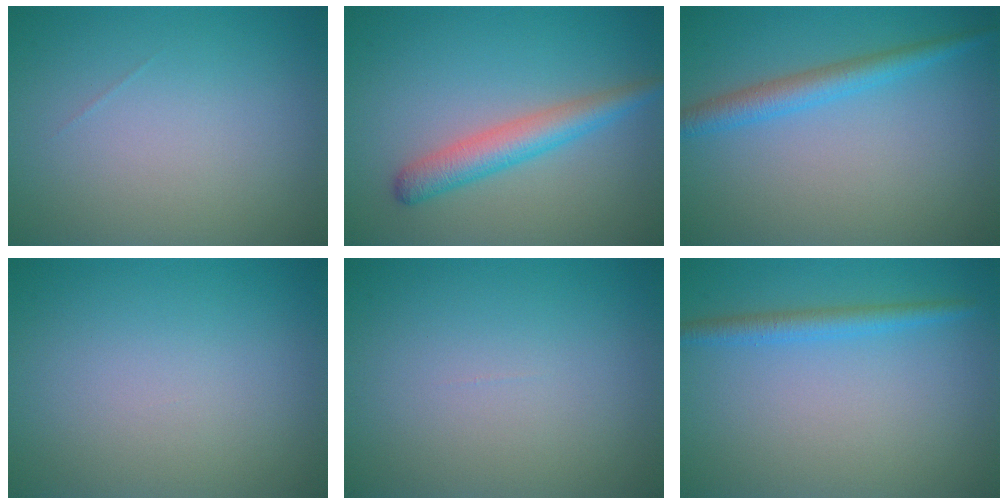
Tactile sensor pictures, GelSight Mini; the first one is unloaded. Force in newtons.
{"total": 3.6, "press": 3.6, "slide": 0.1}
{"total": 2.8, "press": 2.8, "slide": 0.2}
{"total": 0.0}
{"total": 0.0}
{"total": 2.0, "press": 2.0, "slide": 0.2}